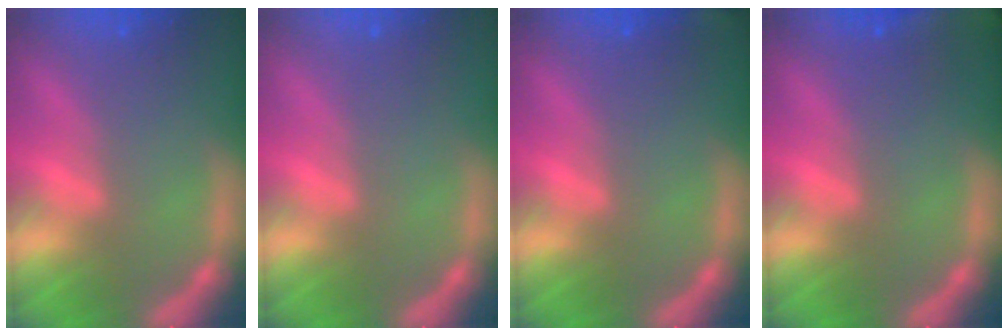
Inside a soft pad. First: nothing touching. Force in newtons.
{"total": 0.0}
{"total": 0.9}
{"total": 7.0}